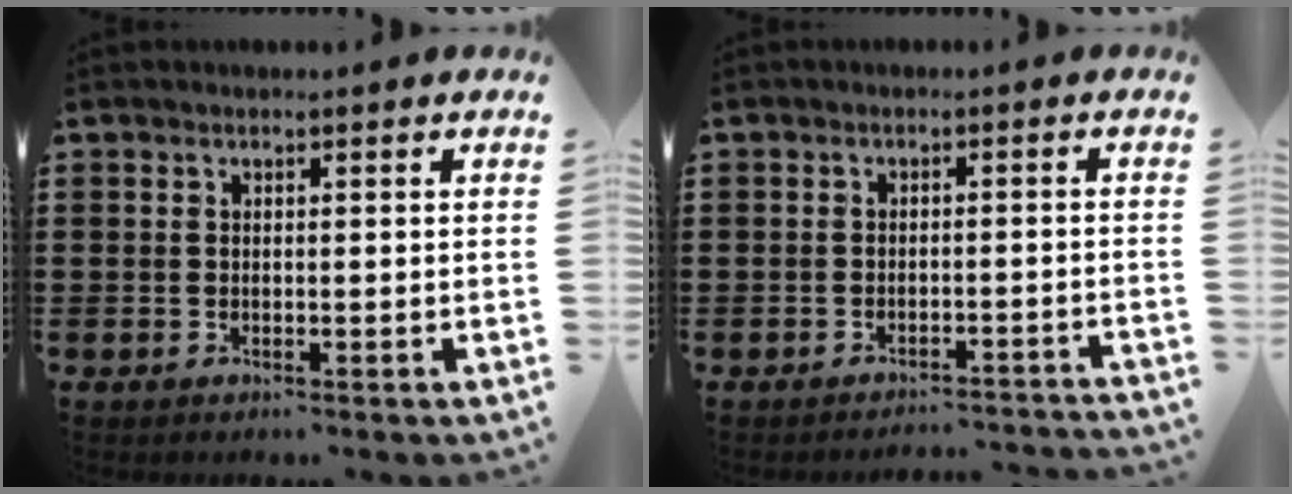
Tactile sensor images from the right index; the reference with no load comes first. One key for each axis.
{"total": 2.6, "fx": -2.6, "fy": -0.1, "fz": -0.1, "tx": -0.004, "ty": -0.002, "tz": -0.055}